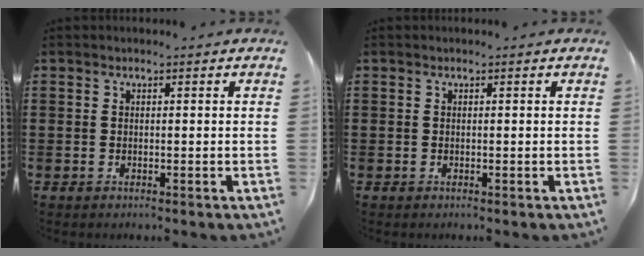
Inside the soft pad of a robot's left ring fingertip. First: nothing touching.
{"total": 0.0}